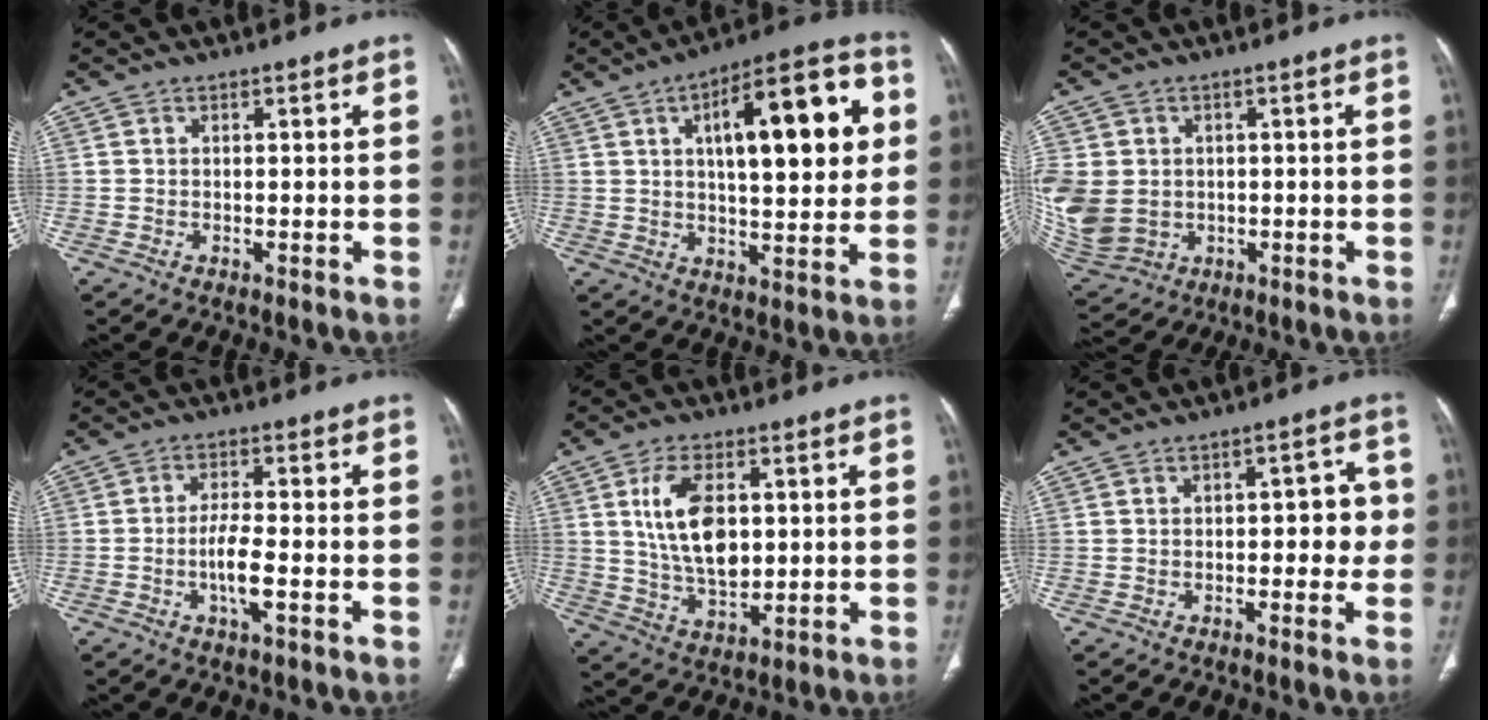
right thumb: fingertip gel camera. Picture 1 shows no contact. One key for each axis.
{"total": 20.4, "fx": 5.2, "fy": 7.5, "fz": 18.2, "tx": -0.228, "ty": 0.013, "tz": 0.071}
{"total": 16.9, "fx": -0.6, "fy": 14.5, "fz": 8.6, "tx": -0.237, "ty": 0.005, "tz": 0.015}
{"total": 5.5, "fx": -1.6, "fy": 1.2, "fz": 5.1, "tx": -0.103, "ty": 0.003, "tz": -0.033}
{"total": 12.0, "fx": 2.3, "fy": 6.7, "fz": 9.6, "tx": -0.165, "ty": -0.013, "tz": 0.050}
{"total": 5.7, "fx": -0.2, "fy": 3.1, "fz": 4.8, "tx": -0.032, "ty": 0.016, "tz": -0.007}